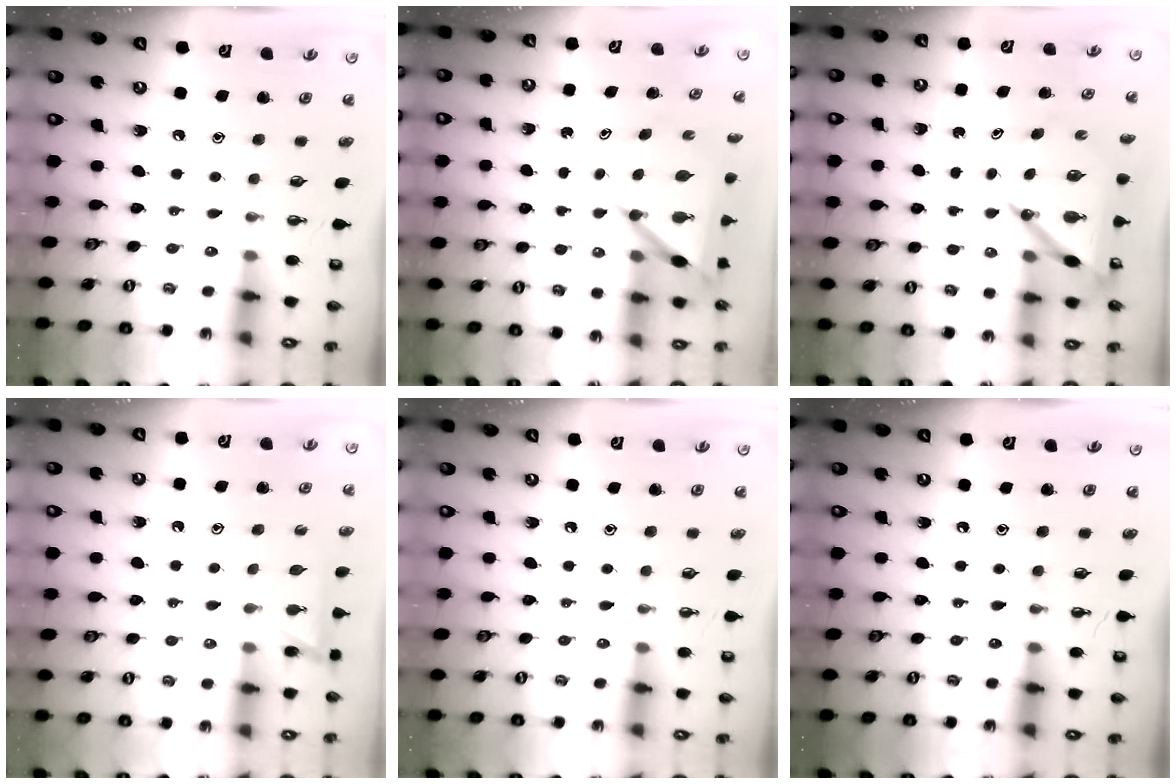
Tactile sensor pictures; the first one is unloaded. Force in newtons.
{"total": 7.2, "press": 7.2, "slide": 0.5}
{"total": 8.4, "press": 8.4, "slide": 0.6}
{"total": 4.0, "press": 4.0, "slide": 0.5}
{"total": 0.0}
{"total": 0.0}